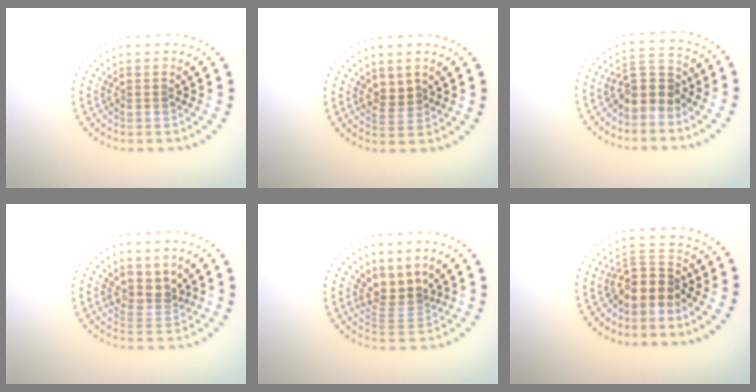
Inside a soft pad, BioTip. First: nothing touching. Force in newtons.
{"total": 1.9, "press": 1.7, "slide": 0.9}
{"total": 3.4, "press": 3.0, "slide": 1.6}
{"total": 2.6, "press": 2.0, "slide": 1.6}
{"total": 2.9, "press": 1.9, "slide": 2.2}
{"total": 3.5, "press": 2.7, "slide": 2.2}